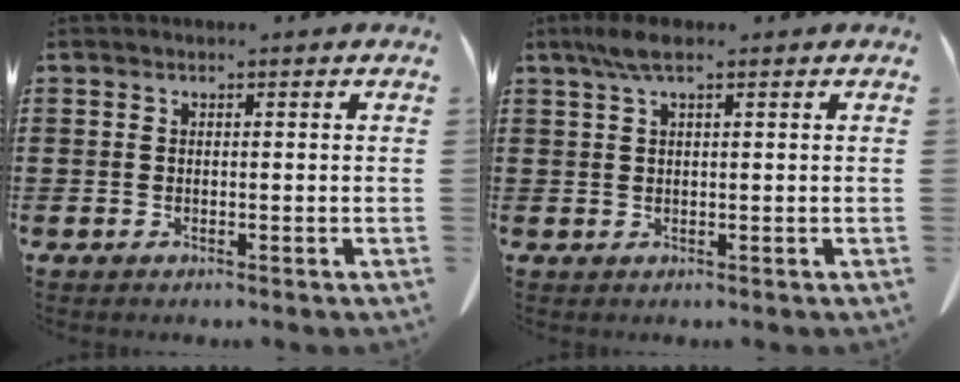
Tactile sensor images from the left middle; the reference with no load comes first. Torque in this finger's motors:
{"motor_torque": [0.67, -0.30, 0.07, 0.08]}